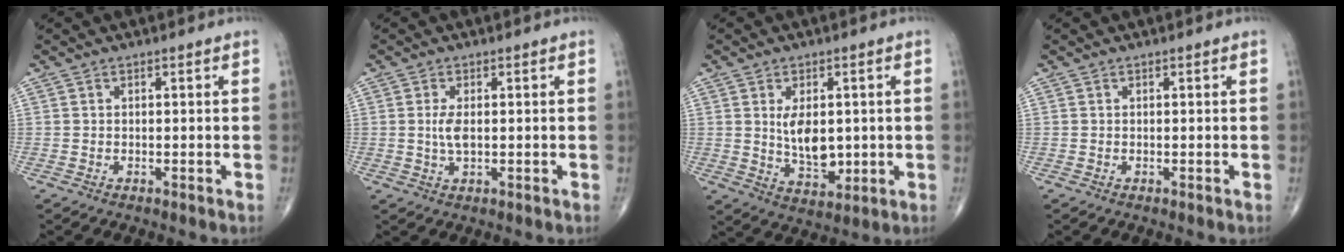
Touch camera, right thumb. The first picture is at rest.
{"total": 3.1, "force": [0.2, 1.3, 2.8], "torque": [-0.059, -0.004, 0.004]}
{"total": 9.0, "force": [0.7, 5.3, 7.2], "torque": [-0.099, -0.016, 0.027]}
{"total": 0.0}